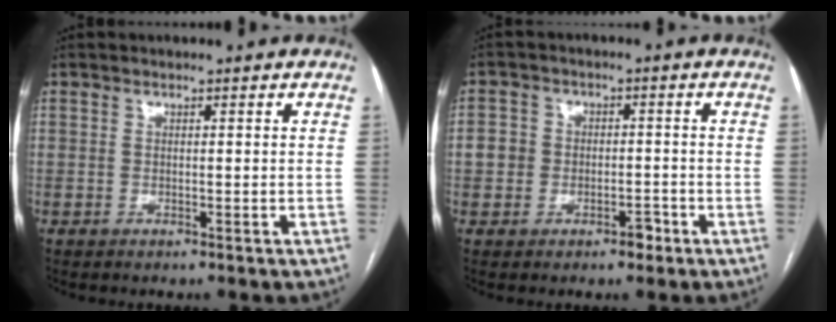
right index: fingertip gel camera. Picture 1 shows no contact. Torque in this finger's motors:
{"motor_torque": [-0.17, 0.12, 0.00, 0.00]}